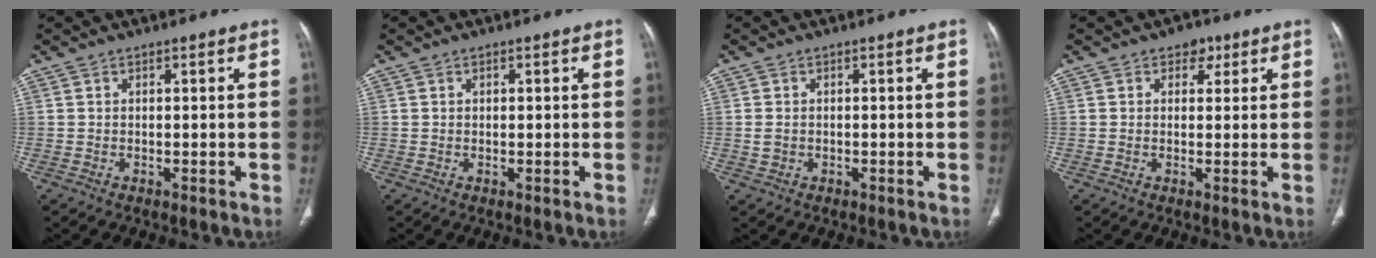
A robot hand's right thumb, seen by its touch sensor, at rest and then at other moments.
{"total": 0.0}
{"total": 1.8, "force": [-0.2, 1.4, 1.1], "torque": [-0.025, 0.005, -0.001]}
{"total": 3.1, "force": [1.6, 2.3, 1.3], "torque": [0.010, -0.003, 0.017]}